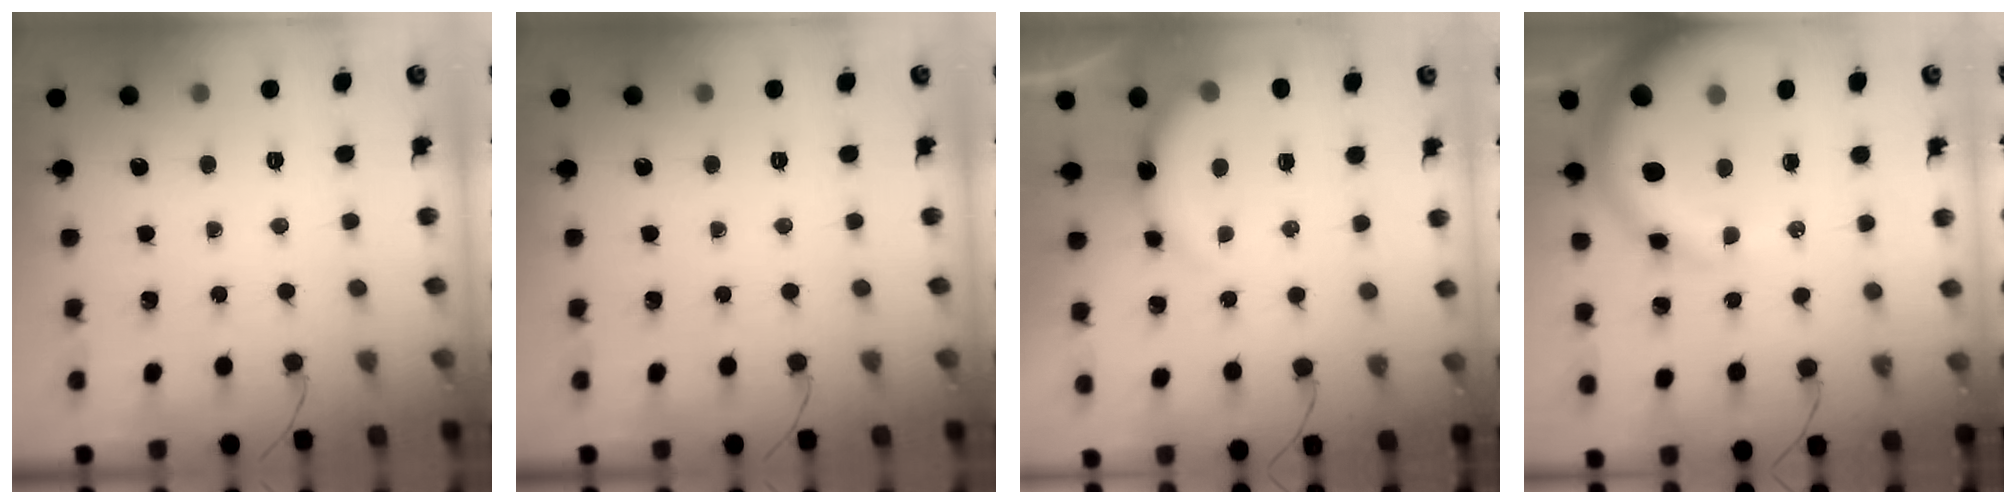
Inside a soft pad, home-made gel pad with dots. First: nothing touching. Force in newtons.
{"total": 0.0}
{"total": 9.1, "press": 9.0, "slide": 1.2}
{"total": 11.0, "press": 10.6, "slide": 2.9}